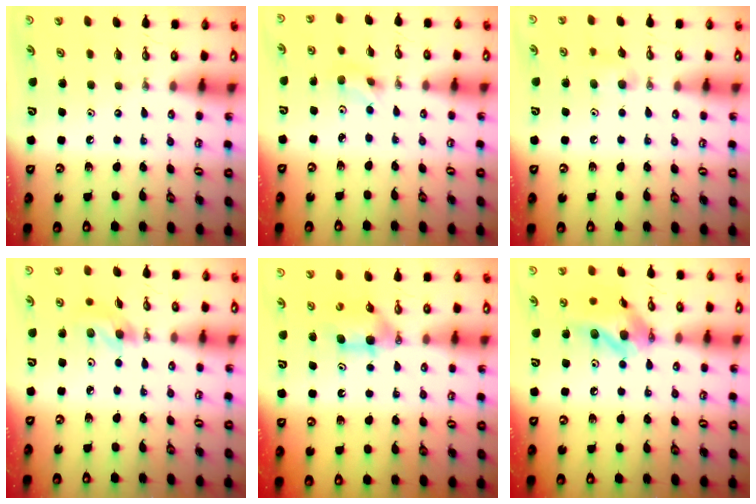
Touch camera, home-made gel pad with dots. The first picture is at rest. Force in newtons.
{"total": 3.7, "press": 3.6, "slide": 0.9}
{"total": 7.3, "press": 6.4, "slide": 3.7}
{"total": 5.9, "press": 5.5, "slide": 2.1}
{"total": 4.5, "press": 4.3, "slide": 1.4}
{"total": 14.3, "press": 14.2, "slide": 1.8}